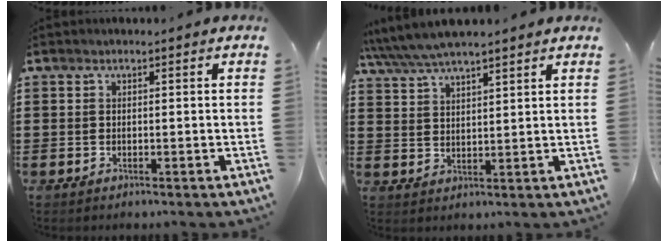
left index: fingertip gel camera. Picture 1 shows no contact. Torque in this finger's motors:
{"motor_torque": [1.75, 0.39, 1.05, 0.21]}